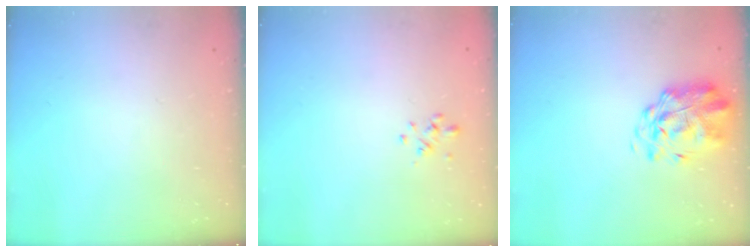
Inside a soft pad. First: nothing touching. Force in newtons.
{"total": 0.8, "press": 0.7, "slide": 0.5}
{"total": 2.6, "press": 2.2, "slide": 1.3}